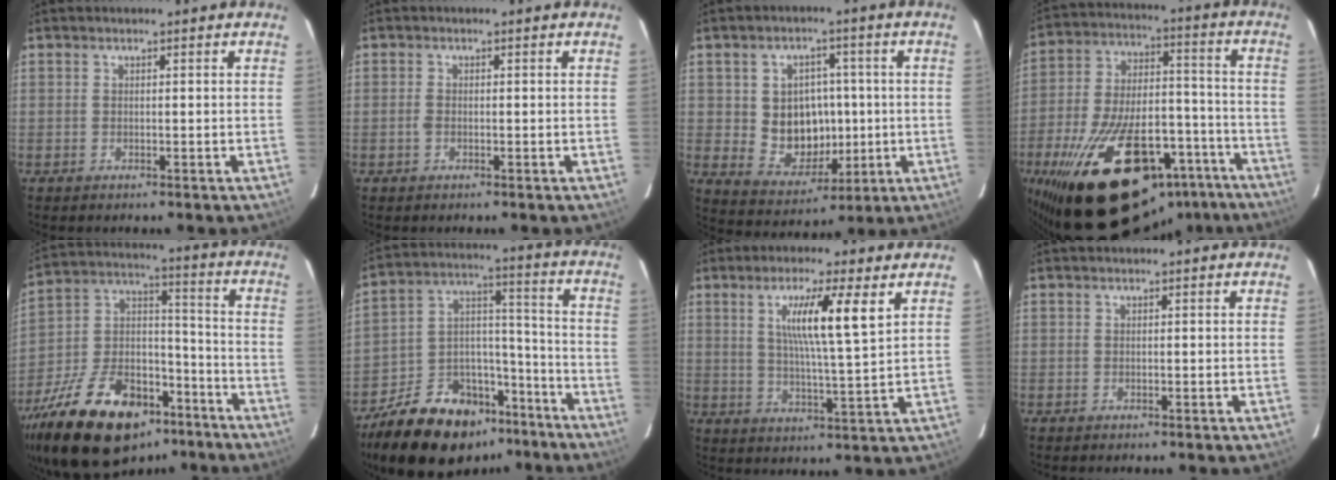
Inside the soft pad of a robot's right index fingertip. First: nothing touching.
{"total": 1.1, "force": [-0.4, 0.7, 0.8], "torque": [-0.017, 0.002, -0.008]}
{"total": 10.5, "force": [0.0, 9.0, 5.3], "torque": [-0.109, 0.008, 0.021]}
{"total": 33.2, "force": [-21.1, 15.3, 20.6], "torque": [-0.368, 0.004, -0.293]}
{"total": 27.4, "force": [-17.7, 14.0, 15.5], "torque": [-0.312, 0.015, -0.277]}
{"total": 21.9, "force": [-15.3, 11.9, 10.2], "torque": [-0.210, 0.052, -0.227]}
{"total": 9.7, "force": [4.2, 0.1, 8.8], "torque": [-0.150, -0.003, 0.069]}
{"total": 0.0}